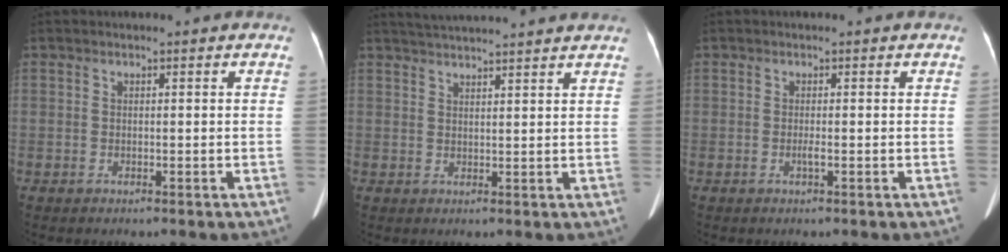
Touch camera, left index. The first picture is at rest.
{"total": 11.5, "force": [10.7, -0.3, 4.2], "torque": [-0.075, 0.029, 0.145]}
{"total": 0.8, "force": [-0.2, -0.1, 0.7], "torque": [-0.017, -0.001, -0.004]}